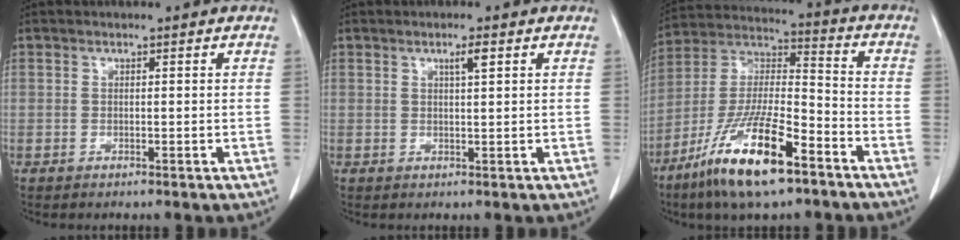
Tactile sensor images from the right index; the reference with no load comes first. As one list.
[{"total": 2.0, "force": [1.0, 0.0, 1.7], "torque": [-0.032, -0.001, 0.016]}, {"total": 17.4, "force": [-10.4, 3.4, 13.5], "torque": [-0.284, -0.030, -0.193]}]